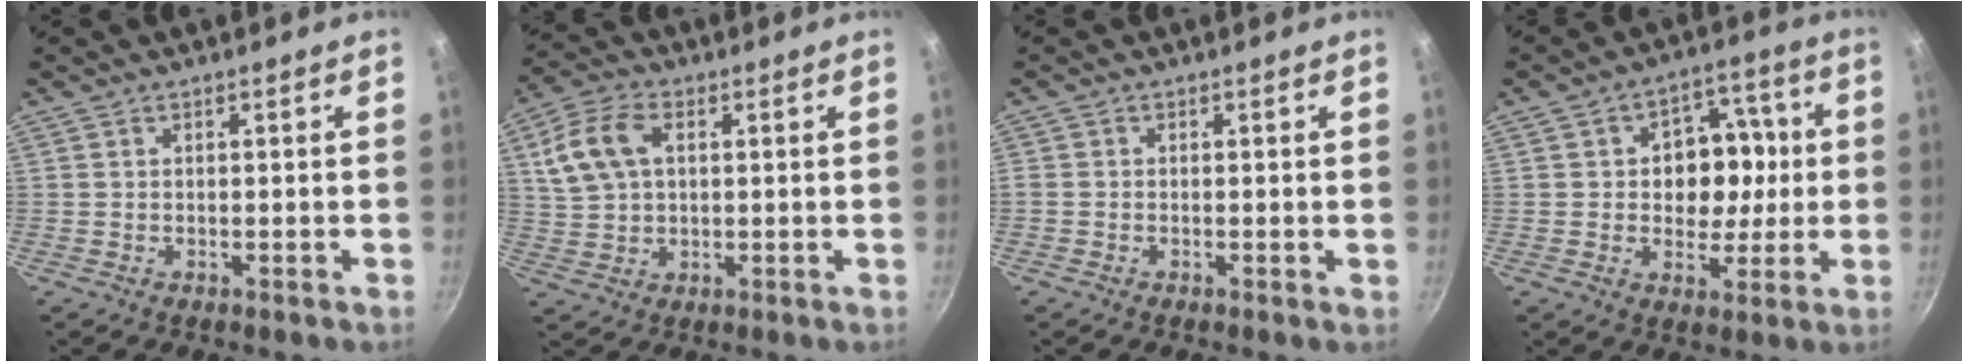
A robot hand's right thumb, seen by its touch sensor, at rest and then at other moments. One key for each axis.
{"total": 10.6, "fx": 2.8, "fy": 6.9, "fz": 7.5, "tx": -0.144, "ty": 0.015, "tz": 0.052}
{"total": 0.8, "fx": -0.2, "fy": 0.5, "fz": 0.5, "tx": -0.010, "ty": 0.002, "tz": -0.008}
{"total": 11.7, "fx": 0.5, "fy": 9.1, "fz": 7.3, "tx": -0.056, "ty": 0.013, "tz": 0.005}